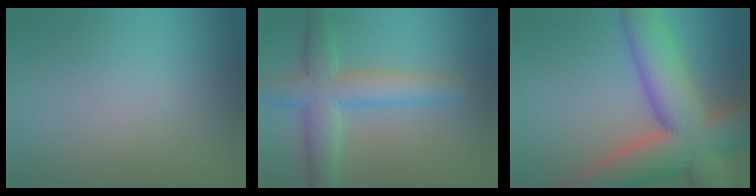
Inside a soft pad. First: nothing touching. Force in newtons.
{"total": 6.1, "press": 6.0, "slide": 0.3}
{"total": 14.1, "press": 14.1, "slide": 0.9}